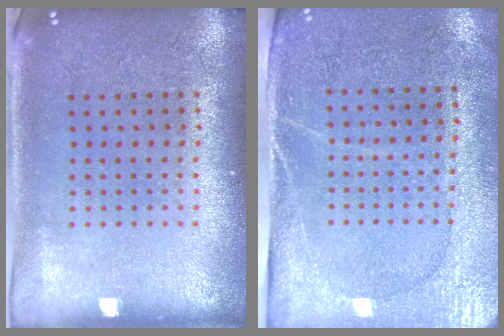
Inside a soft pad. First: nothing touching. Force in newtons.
{"total": 2.9, "press": 2.5, "slide": 1.4}